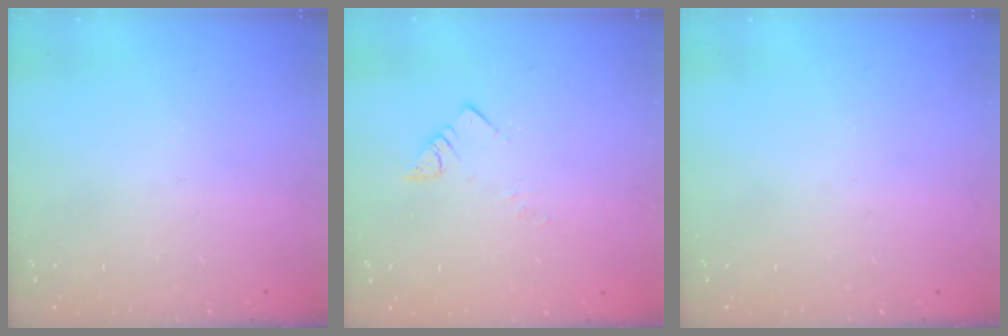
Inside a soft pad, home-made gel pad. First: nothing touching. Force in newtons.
{"total": 2.9, "press": 2.9, "slide": 0.2}
{"total": 0.0}